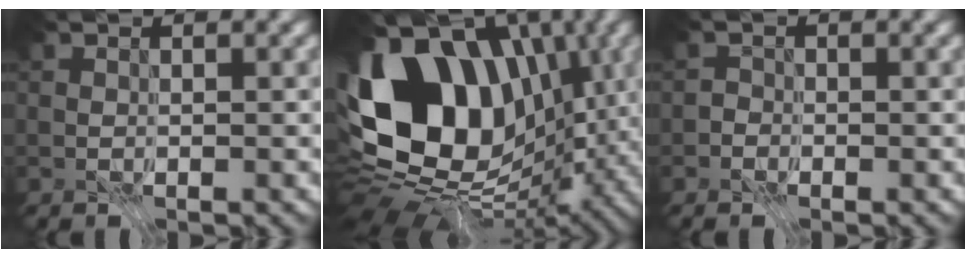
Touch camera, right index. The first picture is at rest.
{"total": 18.1, "force": [0.6, 12.5, 13.1], "torque": [-0.255, 0.013, 0.013]}
{"total": 1.2, "force": [-0.8, 0.9, -0.1], "torque": [0.020, 0.002, -0.019]}